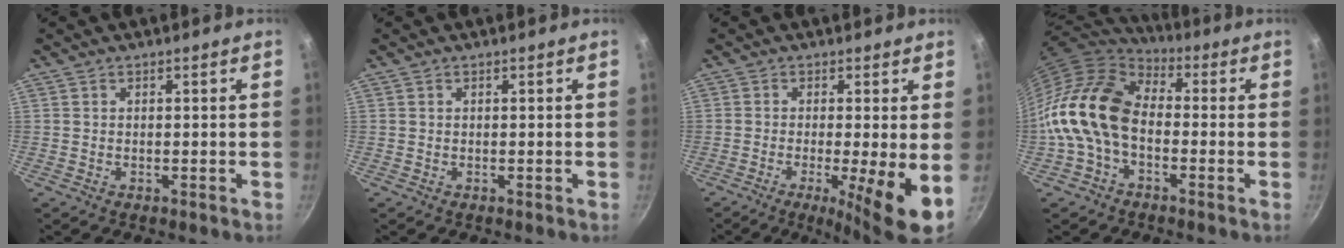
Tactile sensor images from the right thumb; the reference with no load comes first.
{"total": 0.0}
{"total": 9.4, "force": [-1.8, 1.1, 9.1], "torque": [-0.143, -0.011, -0.028]}
{"total": 15.3, "force": [-2.6, 10.1, 11.2], "torque": [-0.192, 0.040, -0.072]}